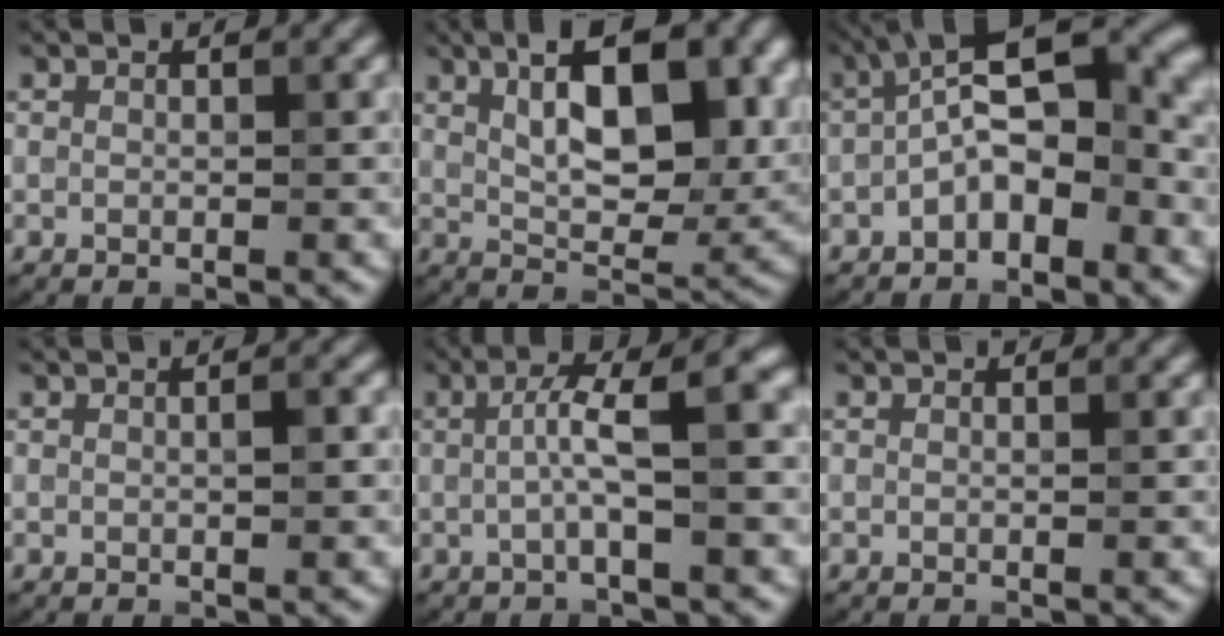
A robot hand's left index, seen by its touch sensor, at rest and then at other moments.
{"total": 10.5, "force": [3.5, 4.9, 8.7], "torque": [-0.118, 0.004, 0.052]}
{"total": 8.4, "force": [-1.9, 3.8, 7.2], "torque": [-0.120, 0.027, -0.047]}
{"total": 1.0, "force": [0.0, 0.2, 0.9], "torque": [-0.015, 0.001, 0.002]}
{"total": 4.8, "force": [0.2, 0.8, 4.7], "torque": [-0.080, 0.014, -0.003]}
{"total": 0.0}